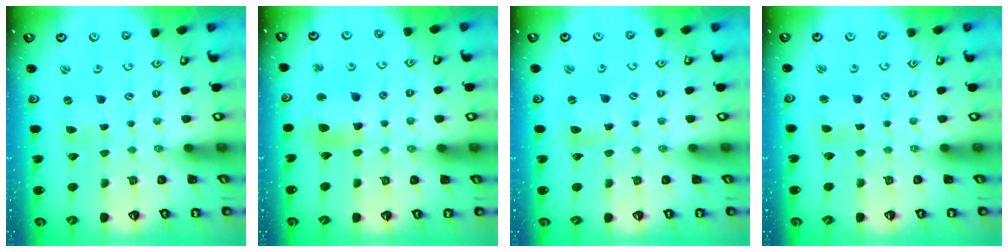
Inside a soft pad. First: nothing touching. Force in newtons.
{"total": 11.1, "press": 10.9, "slide": 2.3}
{"total": 4.2, "press": 4.1, "slide": 0.4}
{"total": 1.2, "press": 1.1, "slide": 0.3}